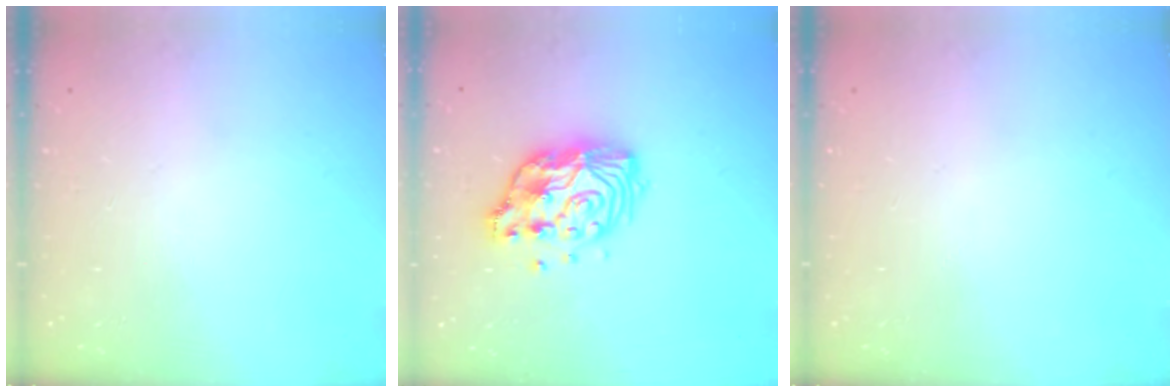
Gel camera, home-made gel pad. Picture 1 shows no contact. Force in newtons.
{"total": 13.5, "press": 13.4, "slide": 1.2}
{"total": 0.0}